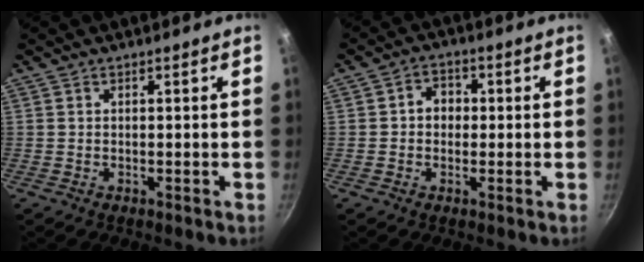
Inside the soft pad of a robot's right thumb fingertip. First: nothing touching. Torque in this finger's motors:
{"motor_torque": [-0.49, 0.38, 0.11, -0.02, 0.02]}